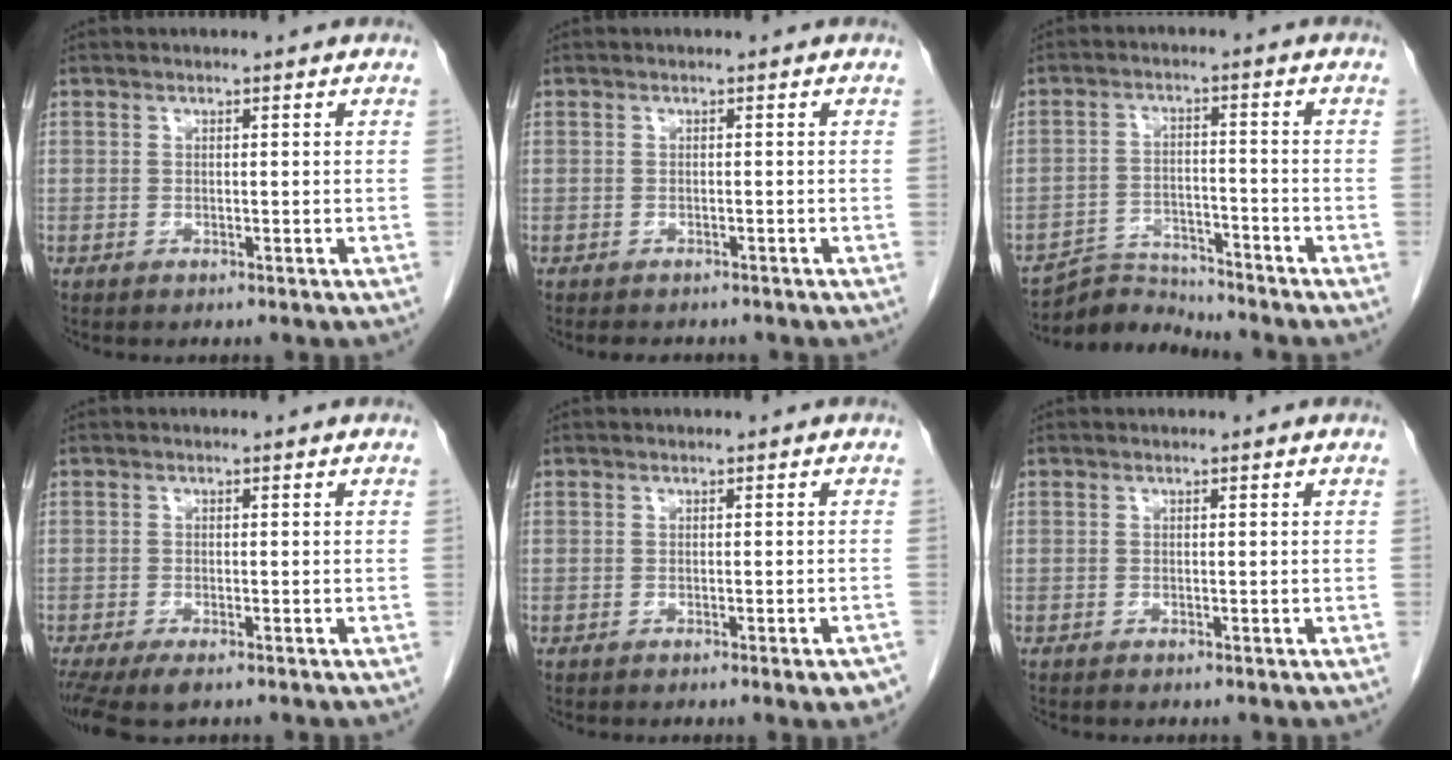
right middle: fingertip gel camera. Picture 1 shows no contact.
{"total": 3.5, "force": [-3.0, 1.4, 1.1], "torque": [-0.015, -0.003, -0.035]}
{"total": 5.9, "force": [-5.8, 0.1, -1.3], "torque": [0.018, 0.004, -0.101]}
{"total": 5.4, "force": [-3.9, 1.4, 3.4], "torque": [-0.059, -0.015, -0.065]}
{"total": 2.5, "force": [-1.6, 0.3, 1.9], "torque": [-0.011, -0.004, -0.018]}
{"total": 0.0}